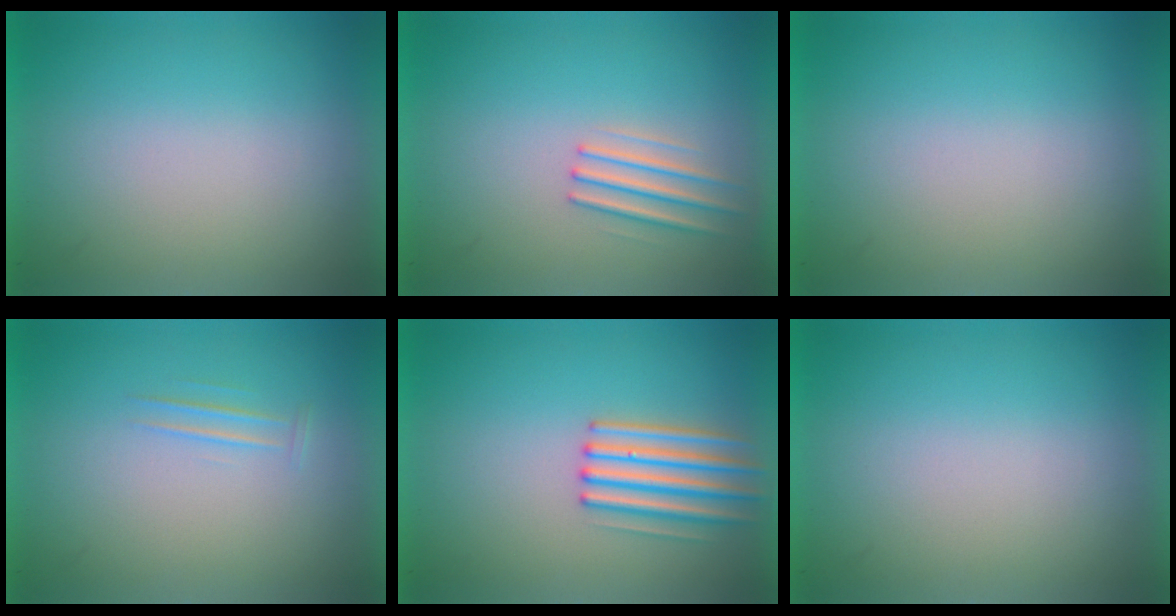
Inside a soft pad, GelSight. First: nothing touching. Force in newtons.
{"total": 2.4}
{"total": 0.0}
{"total": 1.1}
{"total": 3.3}
{"total": 0.0}